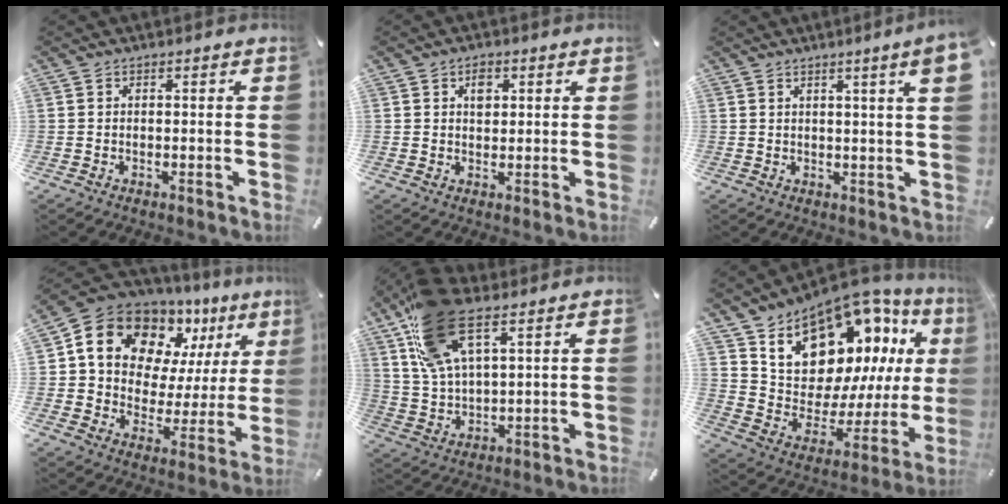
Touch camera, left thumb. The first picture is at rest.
{"total": 2.9, "force": [1.1, 2.1, 1.7], "torque": [-0.013, -0.004, 0.014]}
{"total": 6.0, "force": [2.6, 0.0, 5.4], "torque": [-0.088, -0.009, 0.041]}
{"total": 14.0, "force": [8.6, 9.9, 4.9], "torque": [-0.087, -0.070, 0.155]}
{"total": 17.3, "force": [9.6, 7.7, 12.2], "torque": [-0.268, -0.022, 0.174]}
{"total": 16.9, "force": [11.7, 10.0, 7.0], "torque": [-0.099, -0.110, 0.209]}